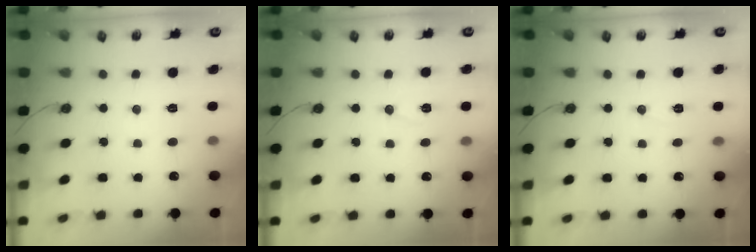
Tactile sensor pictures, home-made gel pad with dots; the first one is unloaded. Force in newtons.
{"total": 6.3, "press": 5.0, "slide": 3.8}
{"total": 5.6, "press": 3.5, "slide": 4.3}